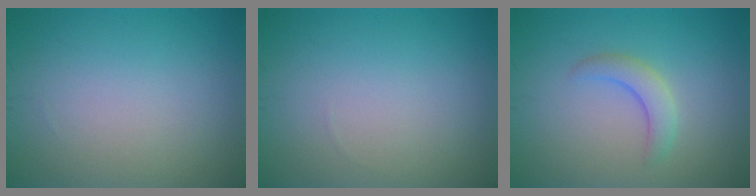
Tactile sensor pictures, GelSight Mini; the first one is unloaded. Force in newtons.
{"total": 0.0}
{"total": 2.4, "press": 2.4, "slide": 0.3}